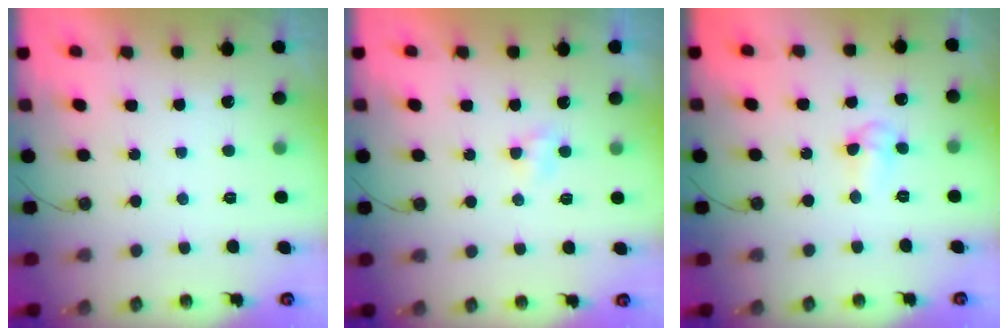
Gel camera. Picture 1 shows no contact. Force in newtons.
{"total": 2.2, "press": 2.2, "slide": 0.3}
{"total": 5.8, "press": 4.5, "slide": 3.7}